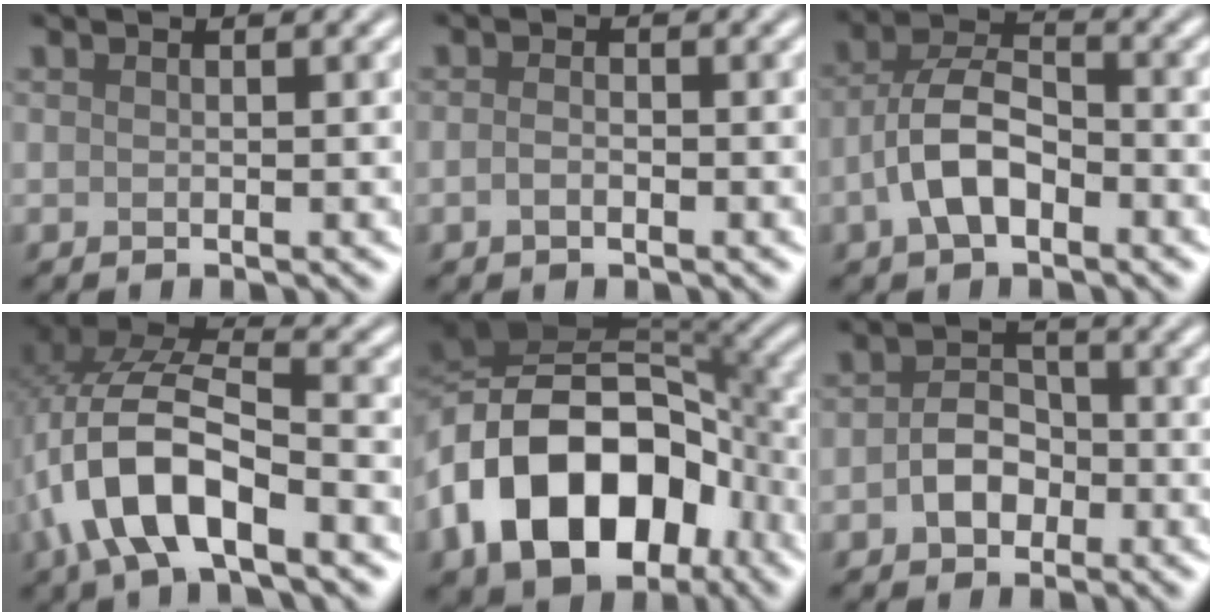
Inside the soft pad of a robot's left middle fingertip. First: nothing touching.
{"total": 1.1, "force": [-0.5, 0.6, 0.8], "torque": [-0.017, 0.000, -0.013]}
{"total": 5.5, "force": [-2.2, 2.9, 4.1], "torque": [-0.077, 0.011, -0.047]}
{"total": 9.6, "force": [-4.1, 4.1, 7.6], "torque": [-0.159, 0.011, -0.078]}
{"total": 15.9, "force": [-5.1, 10.5, 10.8], "torque": [-0.194, 0.001, -0.097]}
{"total": 3.4, "force": [-1.1, 2.5, 2.0], "torque": [-0.034, 0.003, -0.023]}